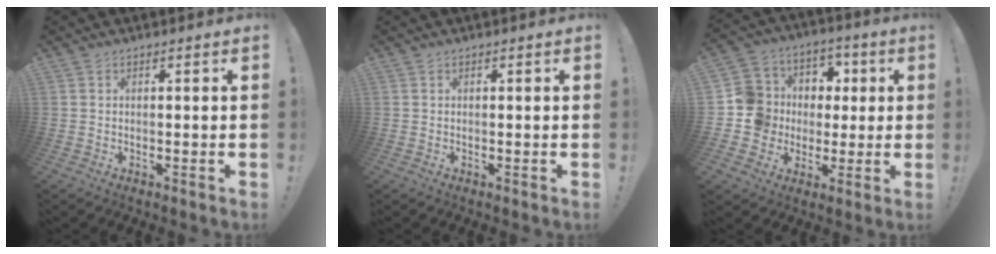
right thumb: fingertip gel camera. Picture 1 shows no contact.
{"total": 0.0}
{"total": 13.3, "force": [-0.4, 12.9, 3.2], "torque": [-0.035, 0.012, 0.020]}